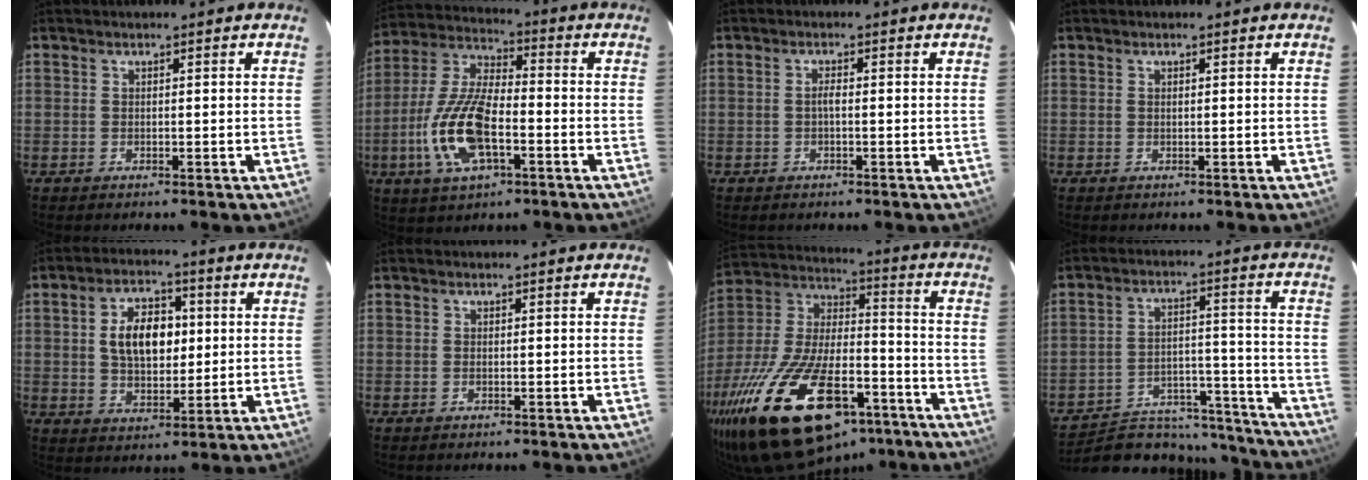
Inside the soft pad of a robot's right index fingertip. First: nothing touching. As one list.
[{"total": 15.3, "force": [-4.8, 6.3, 13.1], "torque": [-0.283, -0.004, -0.092]}, {"total": 1.1, "force": [-0.3, 0.2, 1.1], "torque": [-0.021, 0.005, -0.007]}, {"total": 0.0}, {"total": 10.3, "force": [1.5, 6.2, 8.1], "torque": [-0.142, 0.019, 0.033]}, {"total": 0.0}, {"total": 33.1, "force": [-19.4, 14.3, 22.6], "torque": [-0.441, -0.023, -0.305]}, {"total": 22.0, "force": [-19.0, 8.8, 6.9], "torque": [-0.133, 0.037, -0.238]}]